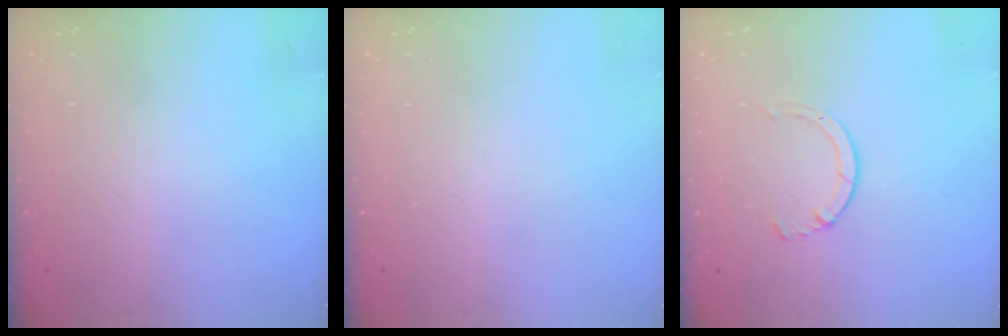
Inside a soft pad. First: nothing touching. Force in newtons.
{"total": 0.0}
{"total": 2.8, "press": 2.8, "slide": 0.4}